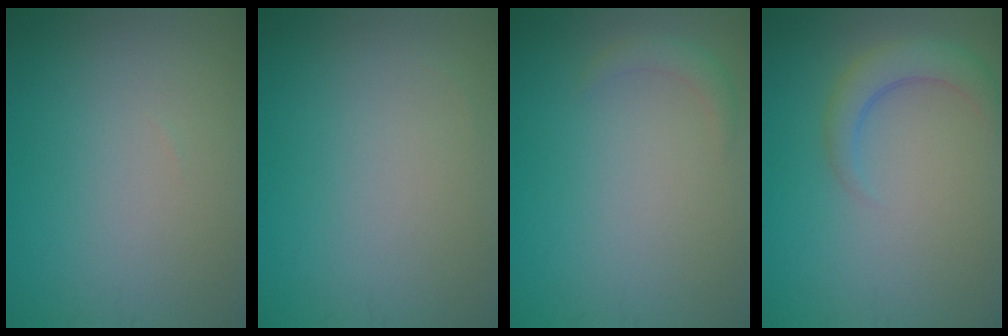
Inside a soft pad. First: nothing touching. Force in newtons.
{"total": 0.0}
{"total": 1.3, "press": 1.2, "slide": 0.1}
{"total": 2.8, "press": 2.8, "slide": 0.3}